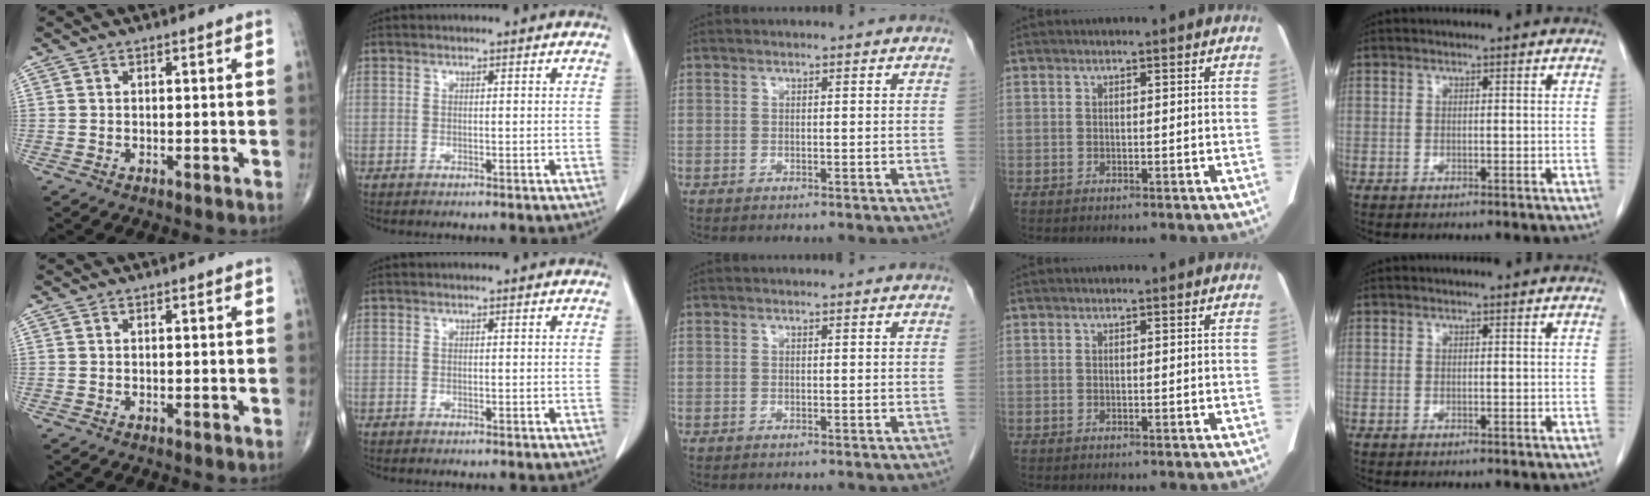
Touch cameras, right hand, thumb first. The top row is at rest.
{}